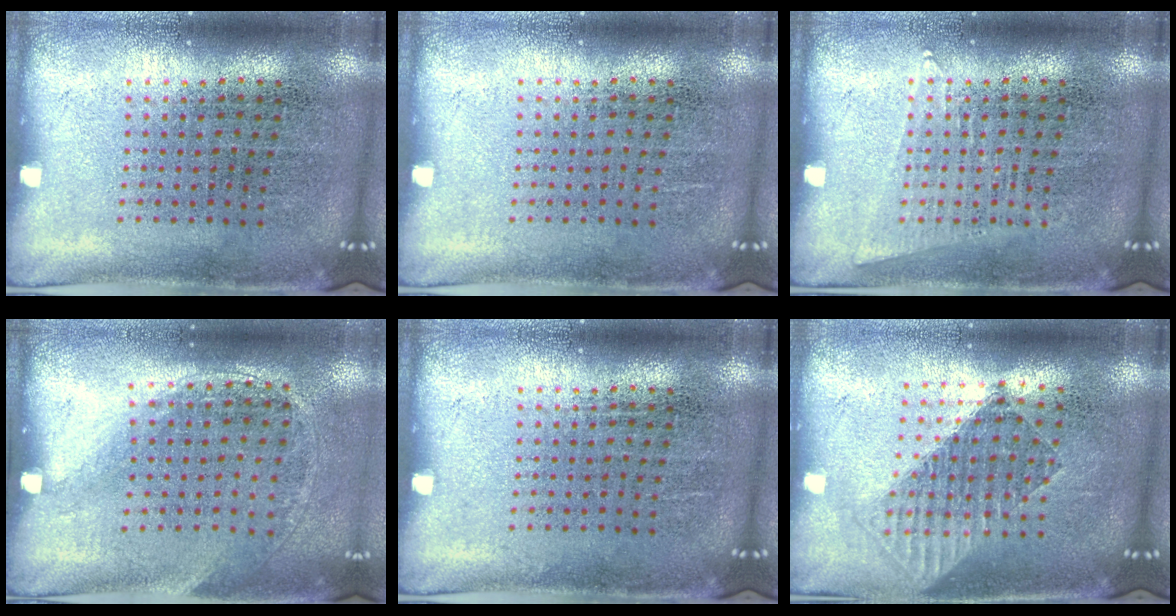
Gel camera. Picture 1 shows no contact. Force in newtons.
{"total": 0.0}
{"total": 1.0, "press": 1.0, "slide": 0.1}
{"total": 1.4, "press": 0.9, "slide": 1.0}
{"total": 0.0}
{"total": 1.5, "press": 1.3, "slide": 0.7}